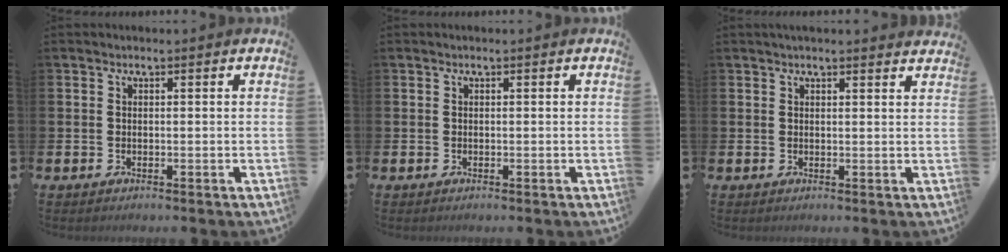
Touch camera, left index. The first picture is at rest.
{"total": 0.0}
{"total": 1.6, "force": [1.6, 0.0, 0.2], "torque": [-0.006, -0.005, 0.028]}